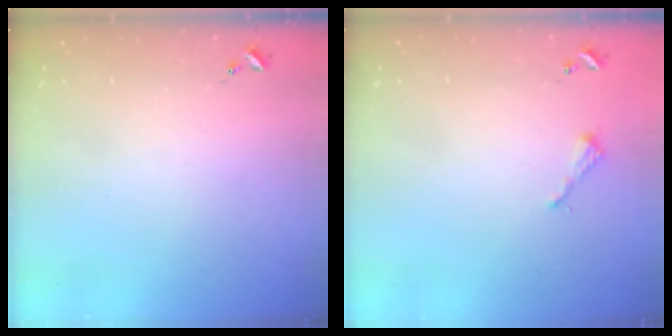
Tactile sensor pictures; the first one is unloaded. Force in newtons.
{"total": 2.6, "press": 2.6, "slide": 0.3}